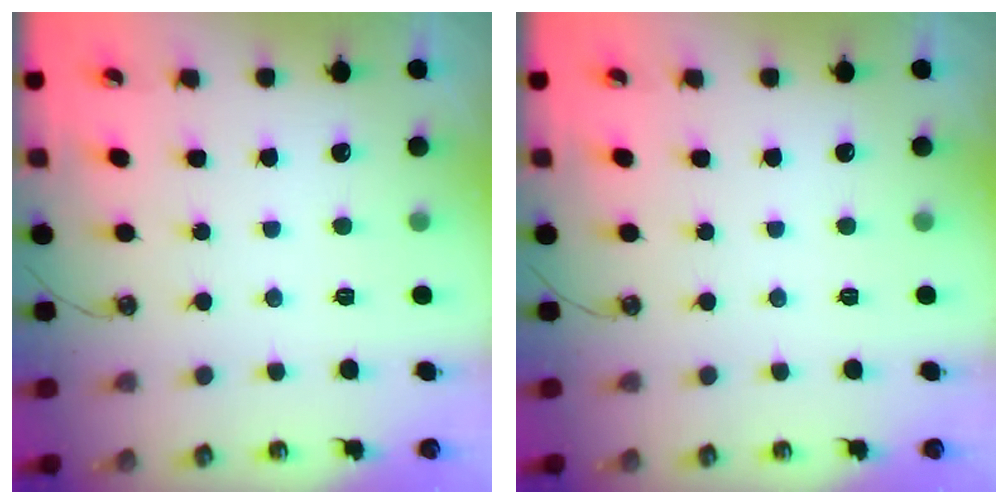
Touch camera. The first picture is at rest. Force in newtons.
{"total": 0.0}